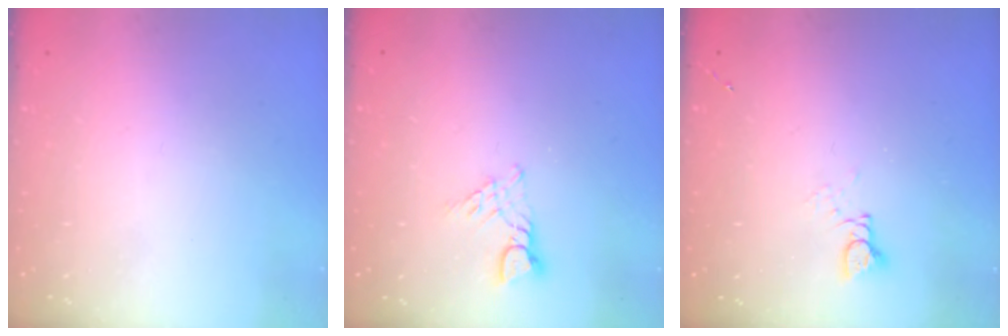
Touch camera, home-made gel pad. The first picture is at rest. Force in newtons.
{"total": 3.8, "press": 3.7, "slide": 0.4}
{"total": 2.6, "press": 2.6, "slide": 0.3}